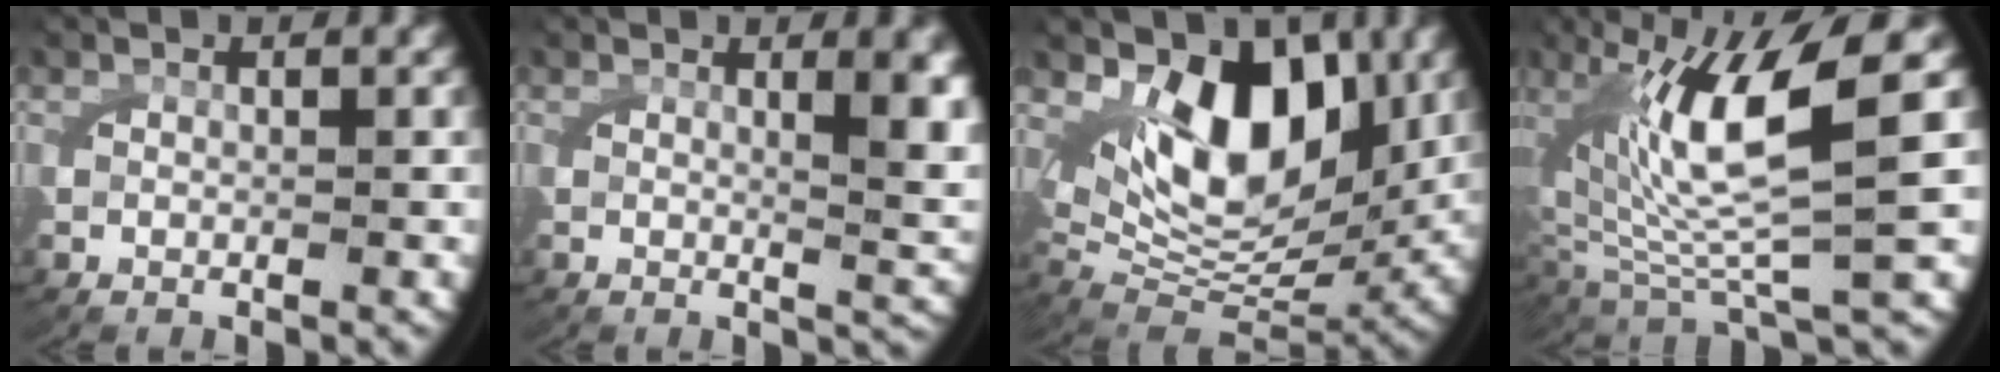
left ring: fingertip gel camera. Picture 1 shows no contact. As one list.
[{"total": 4.2, "force": [1.0, 0.9, 3.9], "torque": [-0.053, -0.011, 0.020]}, {"total": 11.3, "force": [3.4, 7.3, 7.8], "torque": [-0.158, -0.020, 0.060]}, {"total": 12.3, "force": [1.0, 5.6, 10.9], "torque": [-0.199, -0.017, 0.035]}]